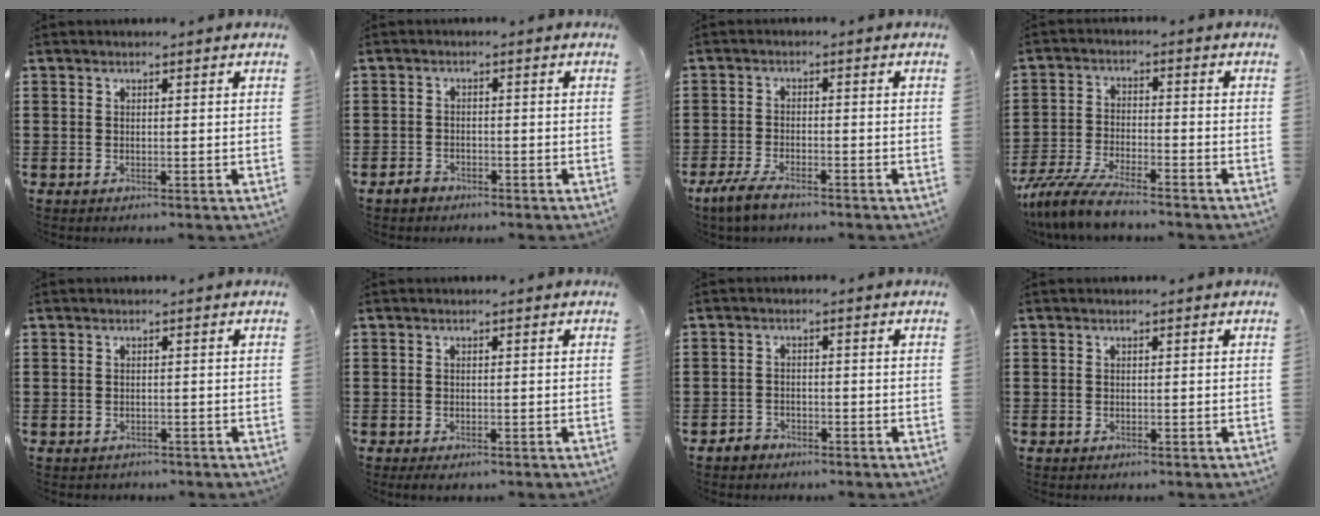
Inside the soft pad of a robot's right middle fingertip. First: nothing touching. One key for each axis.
{"total": 2.0, "fx": -1.6, "fy": 1.0, "fz": 0.6, "tx": -0.024, "ty": 0.002, "tz": -0.037}
{"total": 3.8, "fx": -2.9, "fy": 1.2, "fz": 2.1, "tx": -0.049, "ty": 0.003, "tz": -0.060}
{"total": 6.7, "fx": -6.1, "fy": 0.7, "fz": 2.8, "tx": -0.075, "ty": -0.006, "tz": -0.122}
{"total": 0.6, "fx": -0.5, "fy": 0.2, "fz": -0.1, "tx": -0.001, "ty": 0.000, "tz": -0.012}
{"total": 0.6, "fx": -0.5, "fy": 0.2, "fz": 0.3, "tx": -0.006, "ty": -0.006, "tz": -0.008}
{"total": 2.1, "fx": -1.8, "fy": 1.1, "fz": 0.2, "tx": -0.009, "ty": 0.005, "tz": -0.038}
{"total": 0.5, "fx": -0.3, "fy": 0.4, "fz": -0.1, "tx": 0.002, "ty": 0.005, "tz": -0.008}